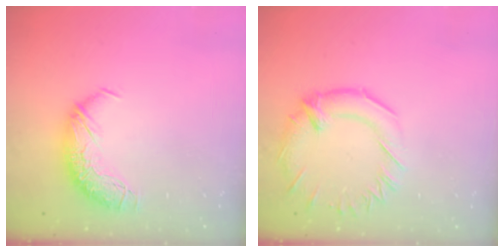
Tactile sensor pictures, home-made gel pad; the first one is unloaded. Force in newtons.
{"total": 2.6, "press": 2.1, "slide": 1.5}